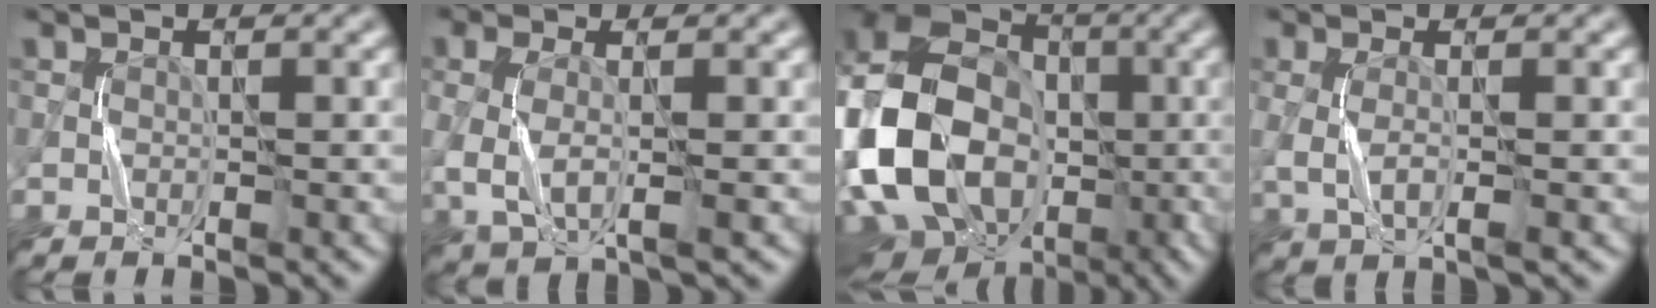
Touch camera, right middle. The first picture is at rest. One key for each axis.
{"total": 3.8, "fx": 0.1, "fy": 1.9, "fz": 3.2, "tx": -0.083, "ty": -0.001, "tz": 0.001}
{"total": 19.8, "fx": -3.6, "fy": 15.4, "fz": 12.0, "tx": -0.249, "ty": 0.006, "tz": -0.080}
{"total": 2.3, "fx": 0.2, "fy": 0.8, "fz": 2.1, "tx": -0.051, "ty": -0.003, "tz": 0.002}